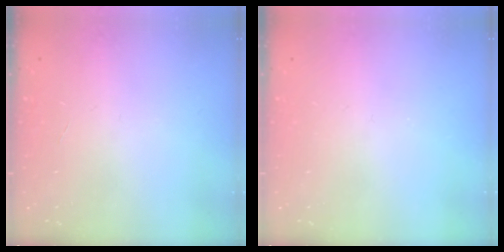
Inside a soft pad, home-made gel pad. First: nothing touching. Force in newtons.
{"total": 0.0}